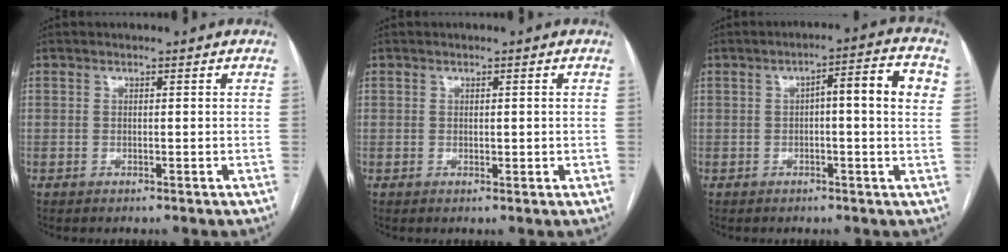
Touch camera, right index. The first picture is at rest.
{"total": 1.1, "force": [0.1, 0.8, 0.8], "torque": [-0.010, 0.000, 0.004]}
{"total": 7.8, "force": [1.2, 1.0, 7.6], "torque": [-0.107, 0.025, 0.012]}